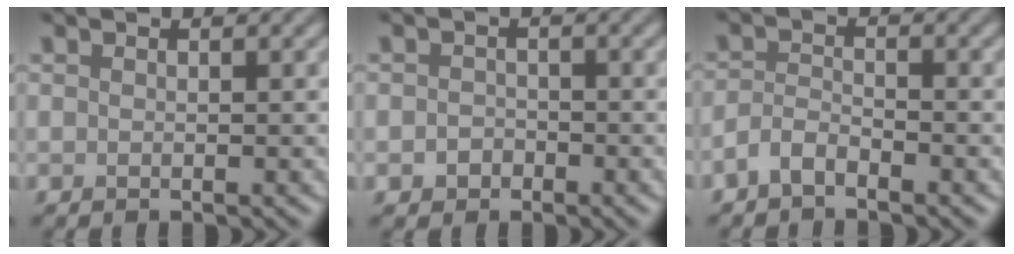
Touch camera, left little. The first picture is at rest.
{"total": 1.3, "force": [-0.6, 1.1, 0.4], "torque": [-0.003, 0.002, -0.014]}
{"total": 1.9, "force": [-1.5, 0.7, 0.9], "torque": [-0.022, 0.006, -0.037]}